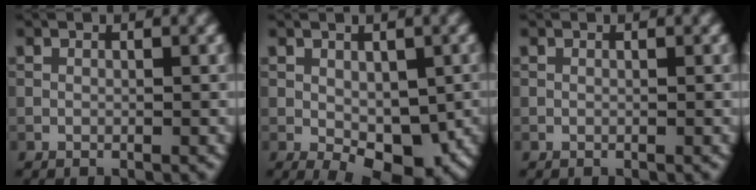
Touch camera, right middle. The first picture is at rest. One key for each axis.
{"total": 5.8, "fx": -1.4, "fy": 3.2, "fz": 4.7, "tx": -0.074, "ty": -0.012, "tz": -0.014}
{"total": 0.0}